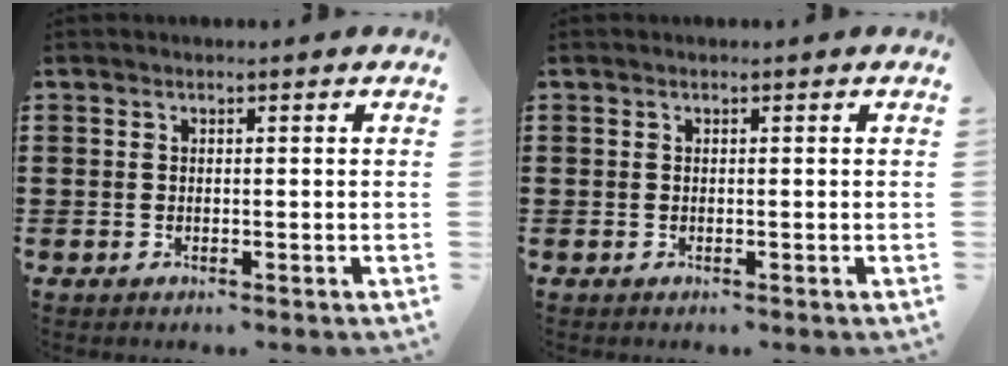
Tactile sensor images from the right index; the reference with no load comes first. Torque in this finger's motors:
{"motor_torque": [-0.12, 0.44, 0.00, 0.00]}